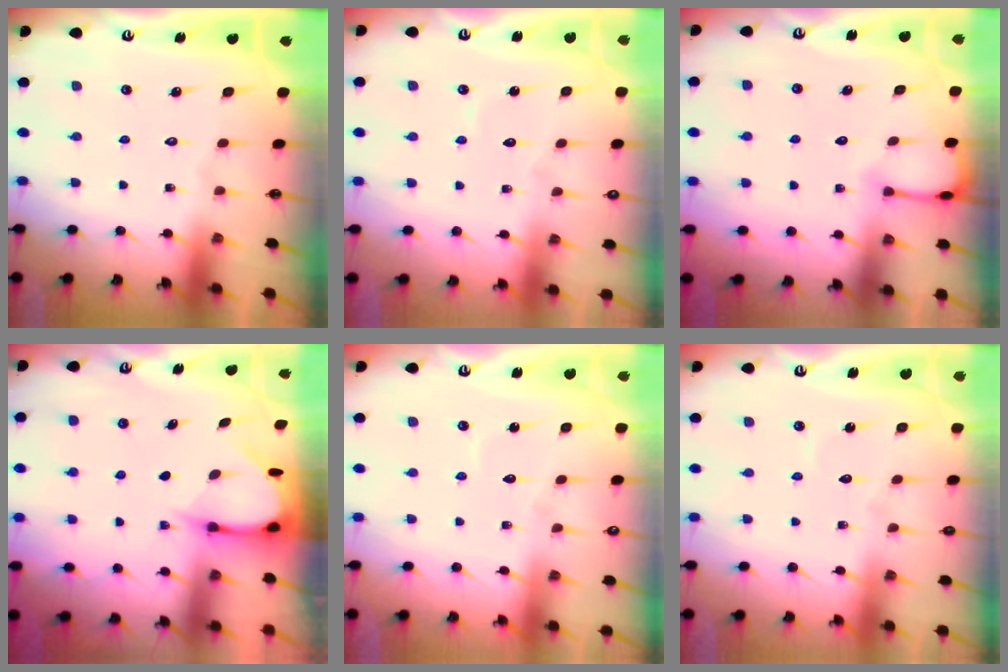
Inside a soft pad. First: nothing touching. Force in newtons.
{"total": 4.0, "press": 4.0, "slide": 0.3}
{"total": 3.0, "press": 3.0, "slide": 0.3}
{"total": 3.8, "press": 3.8, "slide": 0.3}
{"total": 3.5, "press": 3.5, "slide": 0.4}
{"total": 3.7, "press": 3.7, "slide": 0.4}